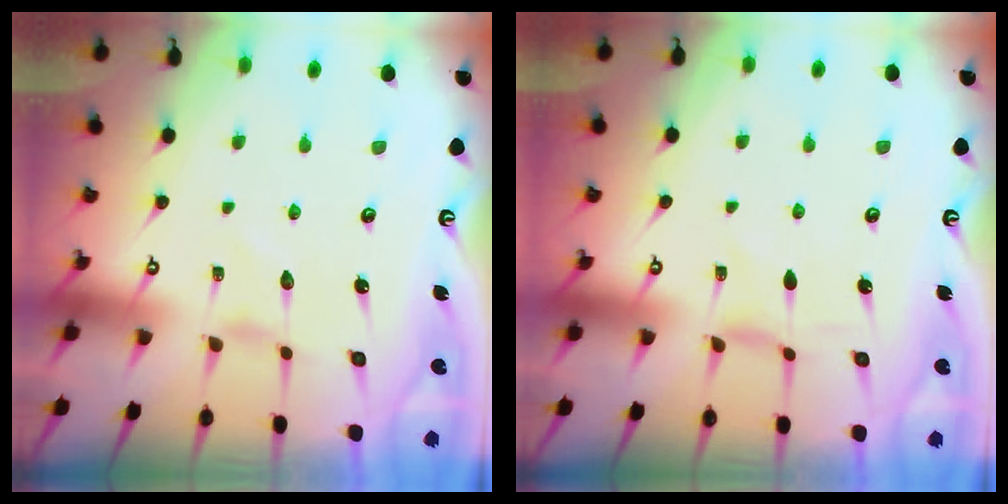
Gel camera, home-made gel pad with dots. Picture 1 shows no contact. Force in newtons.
{"total": 0.0}